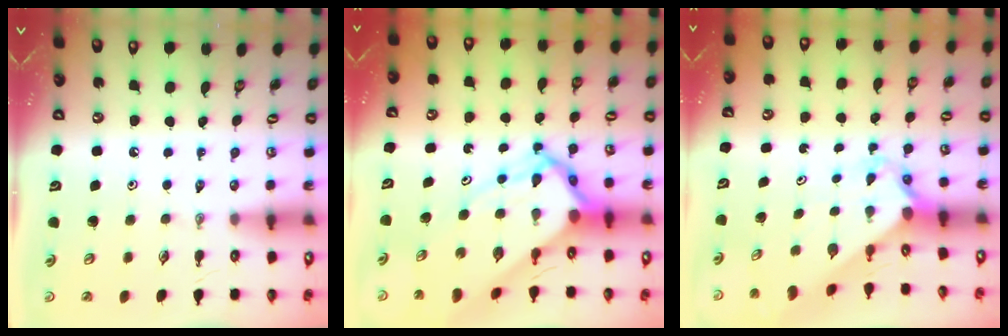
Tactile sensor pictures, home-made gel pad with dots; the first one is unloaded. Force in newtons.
{"total": 11.3, "press": 11.2, "slide": 0.9}
{"total": 2.3, "press": 2.3, "slide": 0.1}